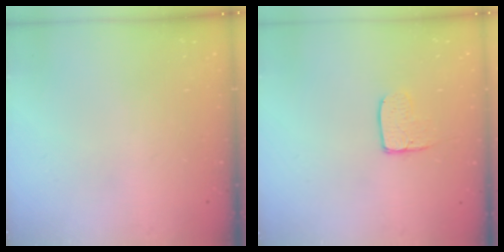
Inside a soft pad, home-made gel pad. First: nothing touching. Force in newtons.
{"total": 6.3, "press": 6.2, "slide": 0.5}